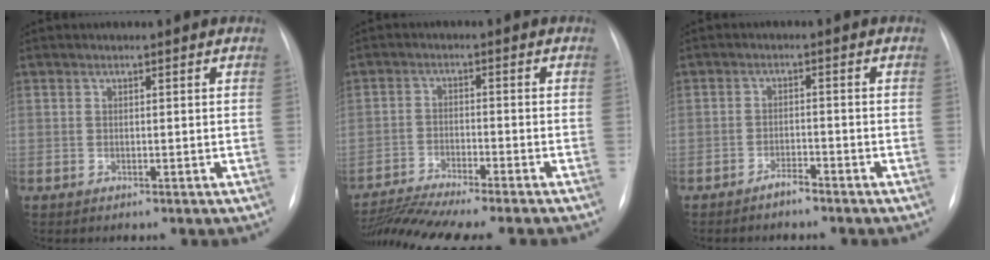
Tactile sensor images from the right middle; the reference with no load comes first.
{"total": 13.0, "force": [-11.6, -0.6, 5.8], "torque": [-0.091, -0.017, -0.184]}
{"total": 2.2, "force": [-2.0, 0.3, 0.9], "torque": [-0.017, 0.000, -0.034]}